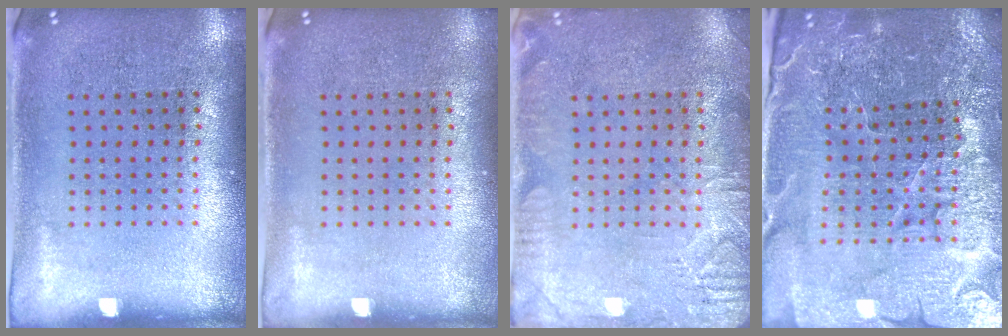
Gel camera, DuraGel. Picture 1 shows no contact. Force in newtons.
{"total": 0.0}
{"total": 3.1, "press": 3.1, "slide": 0.4}
{"total": 4.9, "press": 4.7, "slide": 1.4}